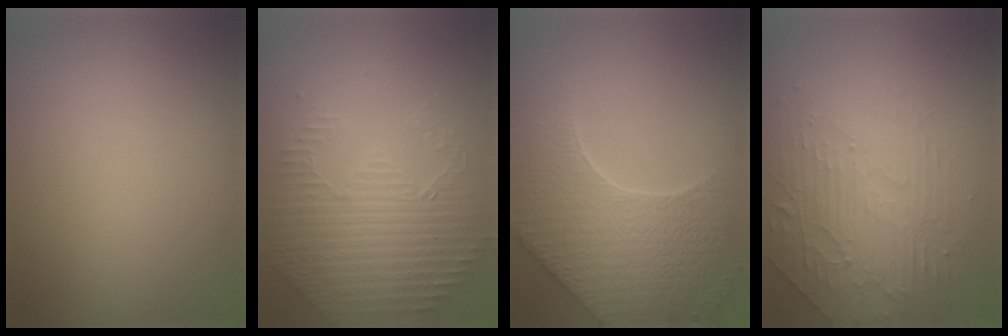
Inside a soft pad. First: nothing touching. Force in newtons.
{"total": 4.6, "press": 3.5, "slide": 3.0}
{"total": 7.8, "press": 6.2, "slide": 4.8}
{"total": 4.6, "press": 3.2, "slide": 3.2}